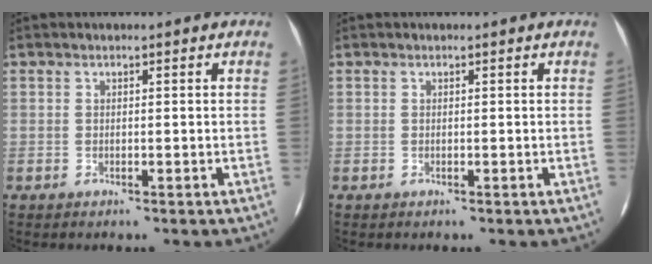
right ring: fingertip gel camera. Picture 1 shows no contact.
{"total": 0.0}